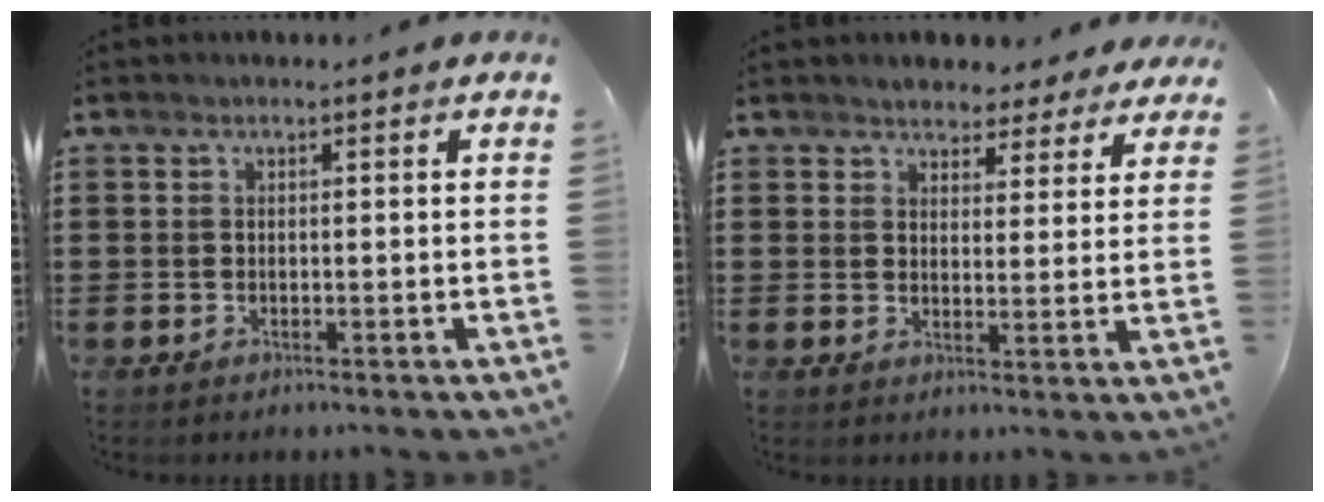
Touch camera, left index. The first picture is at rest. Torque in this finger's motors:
{"motor_torque": [2.14, 0.00, 0.59, 0.00]}